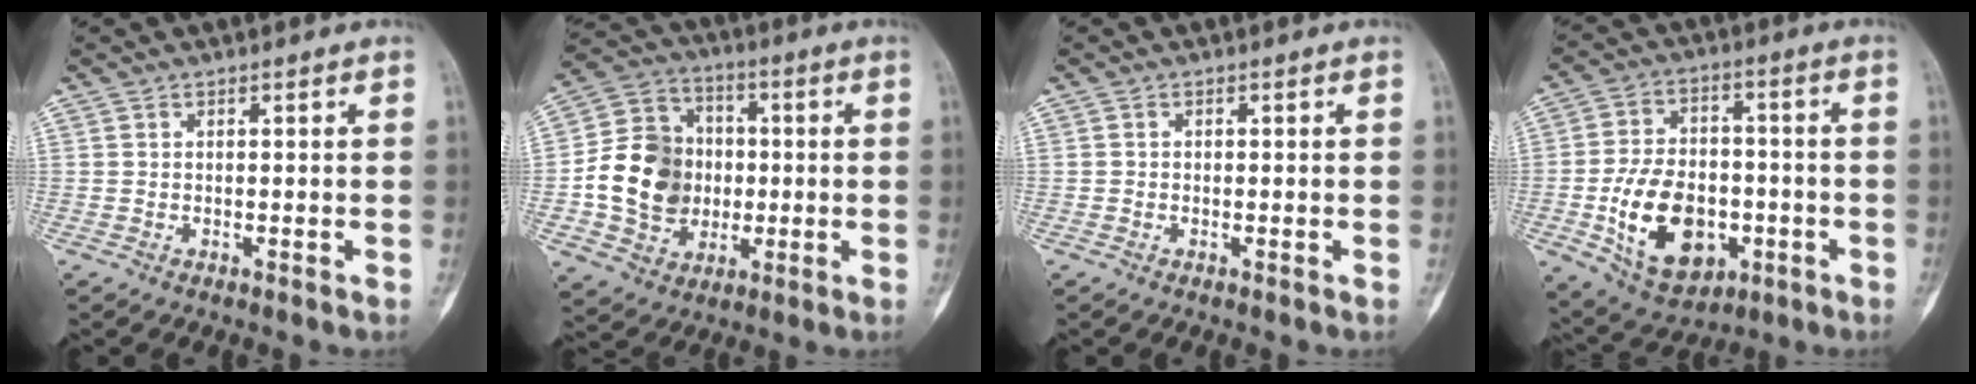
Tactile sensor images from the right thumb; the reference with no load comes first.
{"total": 16.2, "force": [-1.0, 13.6, 8.7], "torque": [-0.125, 0.022, -0.015]}
{"total": 0.0}
{"total": 16.9, "force": [-4.4, 11.3, 11.8], "torque": [-0.171, 0.020, -0.058]}